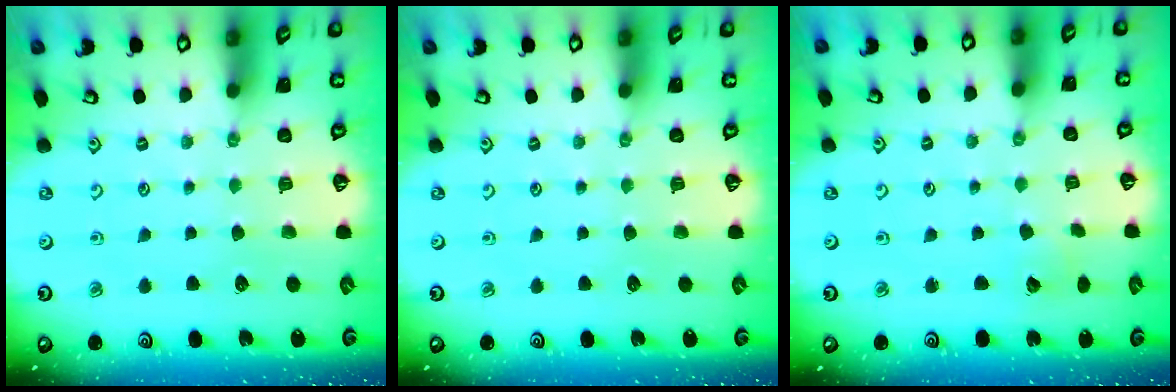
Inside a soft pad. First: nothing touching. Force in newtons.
{"total": 0.0}
{"total": 3.4, "press": 3.4, "slide": 0.4}